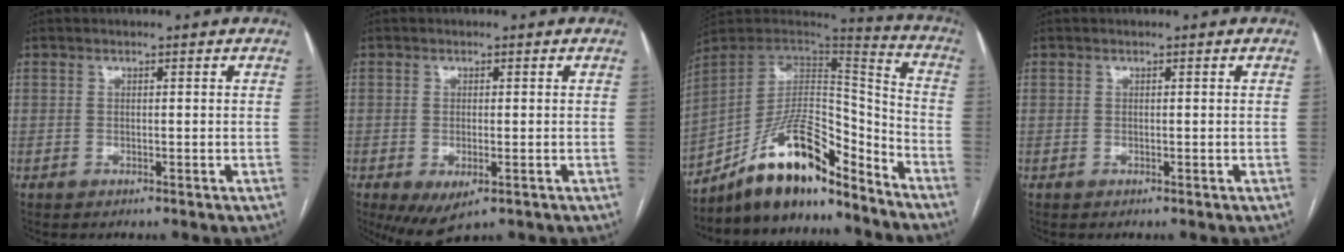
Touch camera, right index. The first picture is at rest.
{"total": 5.3, "force": [-2.5, 2.0, 4.2], "torque": [-0.064, -0.014, -0.029]}
{"total": 17.2, "force": [-13.8, 4.6, 9.2], "torque": [-0.148, 0.039, -0.241]}
{"total": 0.0}